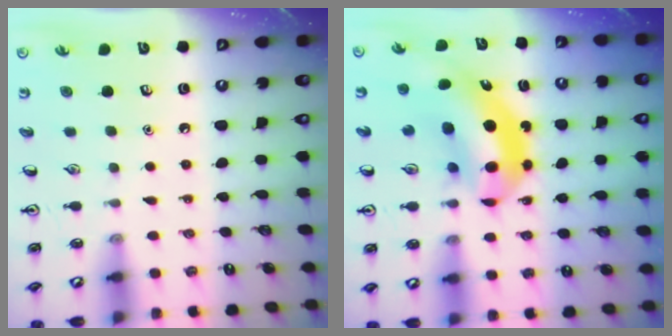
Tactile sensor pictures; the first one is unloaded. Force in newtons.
{"total": 11.7, "press": 11.1, "slide": 3.7}